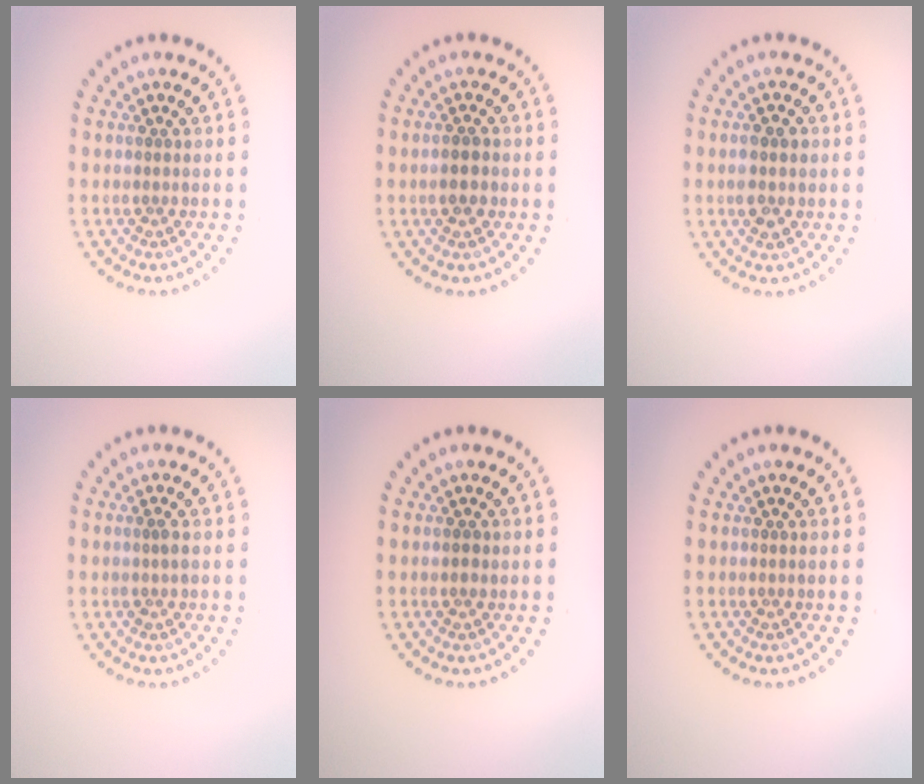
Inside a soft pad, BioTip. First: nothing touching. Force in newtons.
{"total": 1.8, "press": 1.8, "slide": 0.3}
{"total": 2.9, "press": 2.9, "slide": 0.1}
{"total": 0.7, "press": 0.7, "slide": 0.3}
{"total": 0.8, "press": 0.8, "slide": 0.3}
{"total": 0.0}